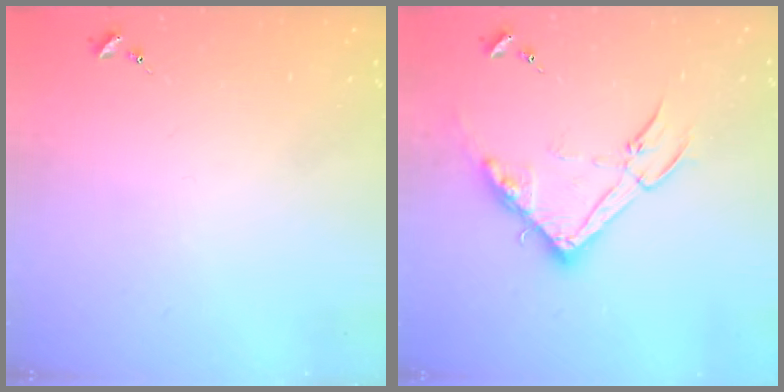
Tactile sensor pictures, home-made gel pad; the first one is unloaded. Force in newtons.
{"total": 15.6, "press": 15.6, "slide": 0.6}